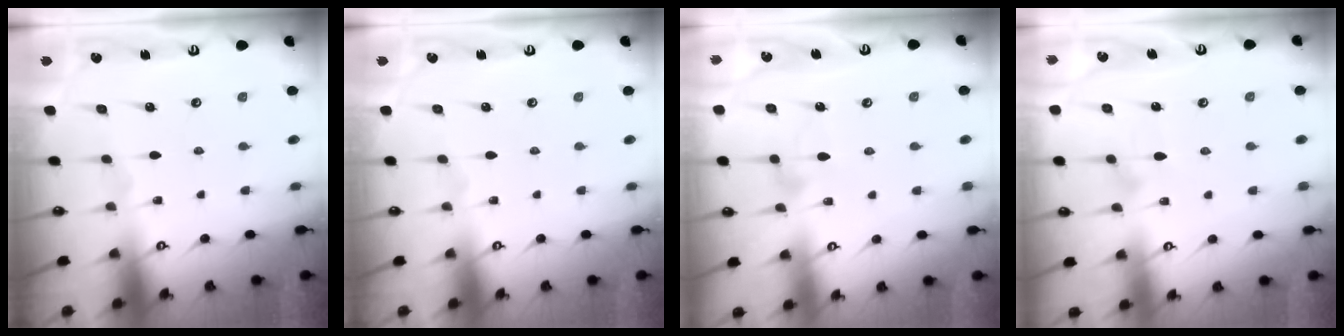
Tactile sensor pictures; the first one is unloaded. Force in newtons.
{"total": 0.0}
{"total": 6.6, "press": 6.5, "slide": 0.4}
{"total": 7.4, "press": 7.4, "slide": 0.4}